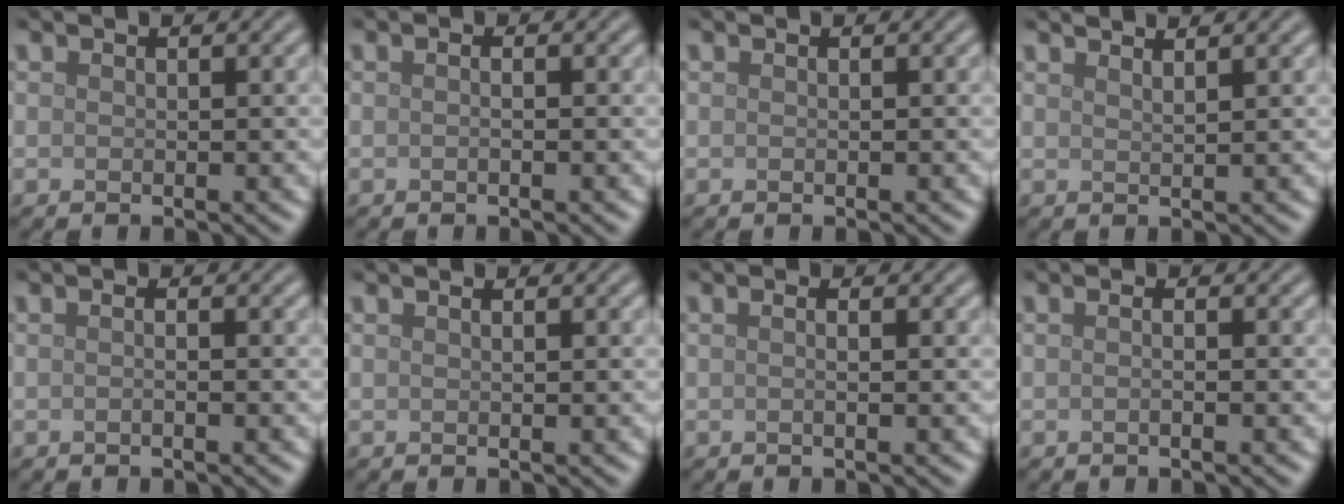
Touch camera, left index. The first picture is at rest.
{"total": 0.8, "force": [0.0, 0.2, 0.8], "torque": [-0.009, -0.010, -0.004]}
{"total": 0.0}
{"total": 2.5, "force": [2.0, 0.7, 1.3], "torque": [0.005, 0.012, 0.006]}
{"total": 0.9, "force": [-0.1, 0.3, 0.9], "torque": [-0.008, -0.008, -0.008]}
{"total": 0.5, "force": [0.2, 0.1, 0.4], "torque": [-0.007, 0.002, 0.003]}
{"total": 1.3, "force": [0.2, 0.4, 1.2], "torque": [-0.011, -0.009, -0.007]}
{"total": 1.2, "force": [0.0, 0.4, 1.1], "torque": [-0.006, -0.008, -0.009]}